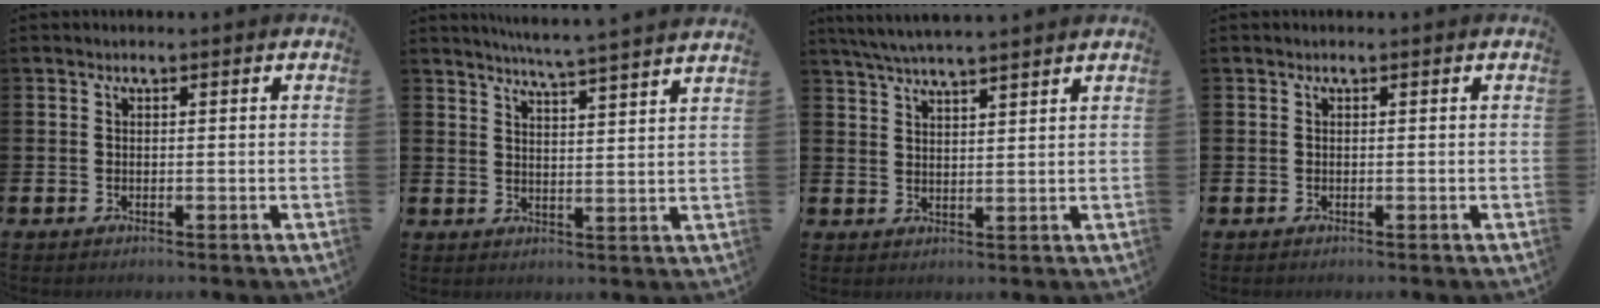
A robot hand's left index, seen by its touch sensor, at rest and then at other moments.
{"total": 5.4, "force": [5.2, -1.1, 1.1], "torque": [-0.031, -0.036, 0.089]}
{"total": 4.9, "force": [4.6, -0.1, 1.5], "torque": [-0.044, -0.014, 0.085]}
{"total": 0.0}